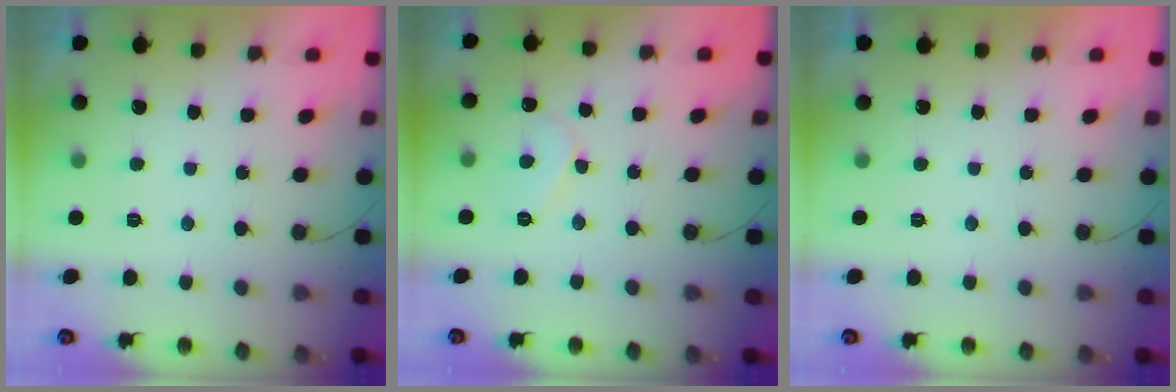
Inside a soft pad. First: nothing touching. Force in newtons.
{"total": 6.2, "press": 6.2, "slide": 0.5}
{"total": 1.8, "press": 1.8, "slide": 0.0}